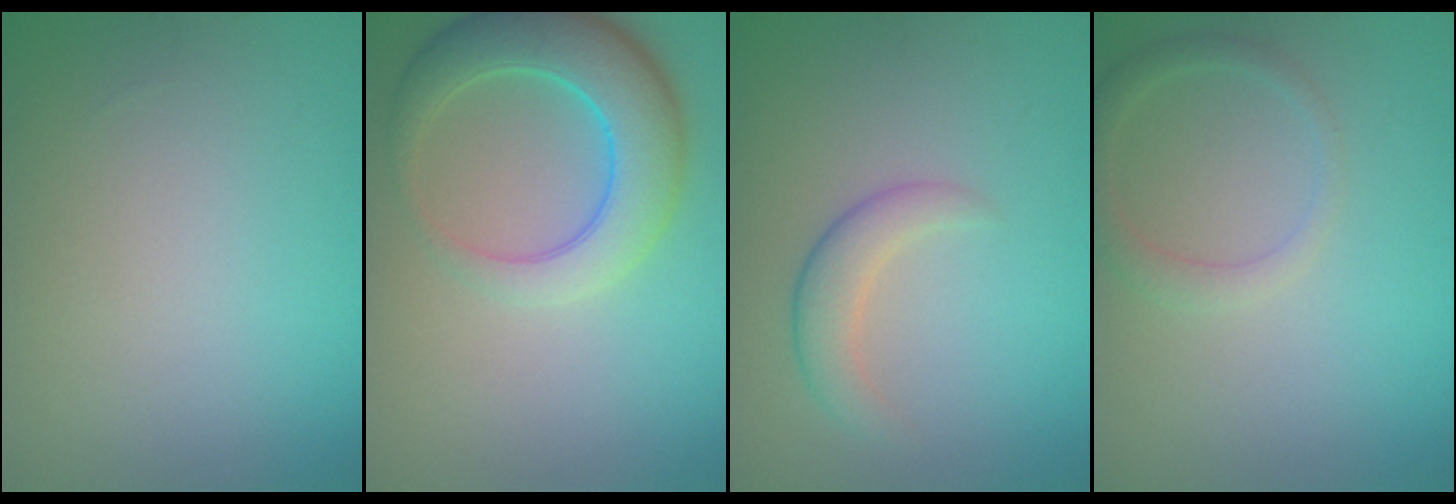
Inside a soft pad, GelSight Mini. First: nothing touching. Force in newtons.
{"total": 6.6, "press": 6.6, "slide": 0.3}
{"total": 2.6, "press": 2.6, "slide": 0.1}
{"total": 1.9, "press": 1.9, "slide": 0.1}